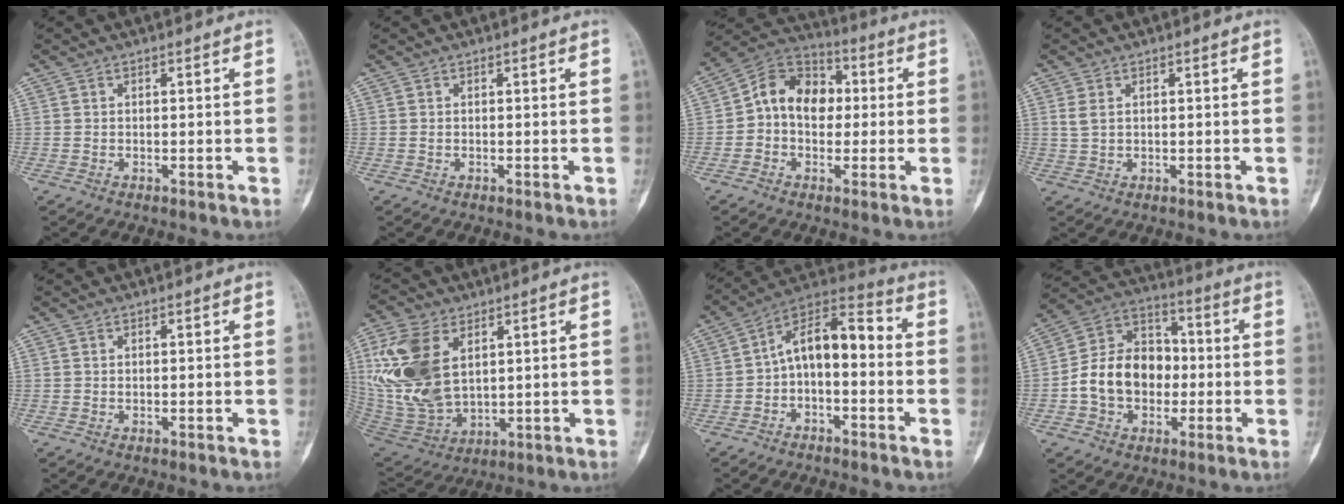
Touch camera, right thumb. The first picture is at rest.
{"total": 0.0}
{"total": 12.3, "force": [0.5, 9.2, 8.1], "torque": [-0.097, 0.034, -0.004]}
{"total": 2.3, "force": [0.8, 1.4, 1.7], "torque": [-0.038, 0.003, 0.021]}
{"total": 0.0}
{"total": 17.6, "force": [4.9, 10.8, 13.0], "torque": [-0.271, -0.022, 0.109]}
{"total": 11.6, "force": [-1.3, 6.4, 9.6], "torque": [-0.135, 0.057, -0.036]}
{"total": 14.8, "force": [-1.9, 11.3, 9.3], "torque": [-0.123, 0.040, -0.039]}